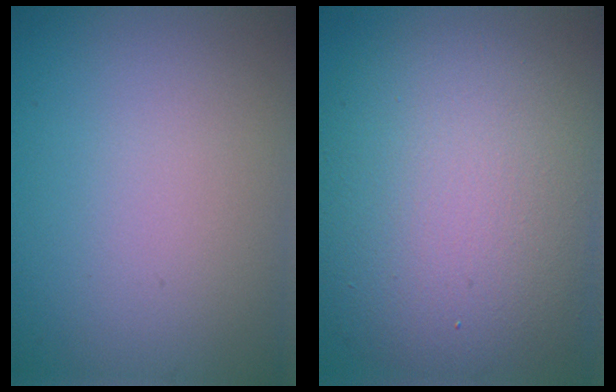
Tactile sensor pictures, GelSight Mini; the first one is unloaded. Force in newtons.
{"total": 11.6, "press": 11.6, "slide": 0.7}